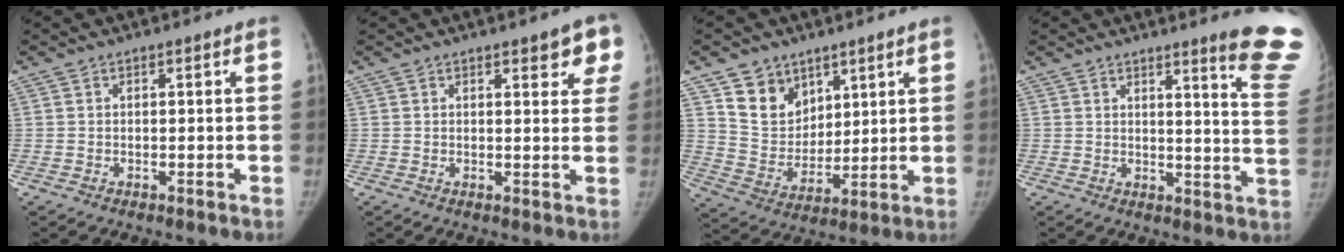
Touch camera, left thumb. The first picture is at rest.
{"total": 5.3, "force": [3.0, 2.2, 3.8], "torque": [-0.015, -0.010, 0.030]}
{"total": 10.8, "force": [6.7, 7.8, 3.2], "torque": [-0.015, -0.050, 0.136]}
{"total": 12.4, "force": [9.7, -0.1, 7.8], "torque": [-0.072, -0.090, 0.101]}